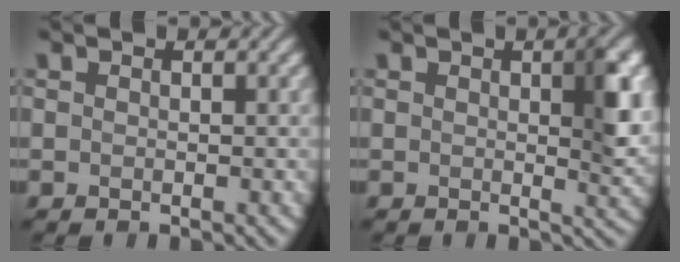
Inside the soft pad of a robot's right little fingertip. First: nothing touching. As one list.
[{"total": 4.3, "force": [1.0, 1.1, 4.0], "torque": [-0.053, -0.002, 0.018]}]